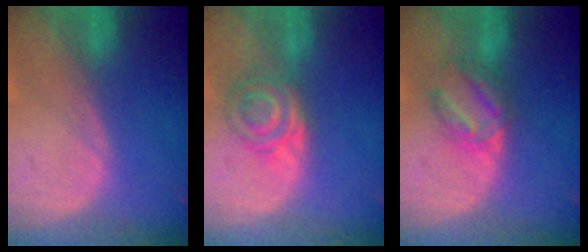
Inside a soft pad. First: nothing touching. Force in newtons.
{"total": 6.0, "press": 5.6, "slide": 2.2}
{"total": 5.8, "press": 5.5, "slide": 1.8}